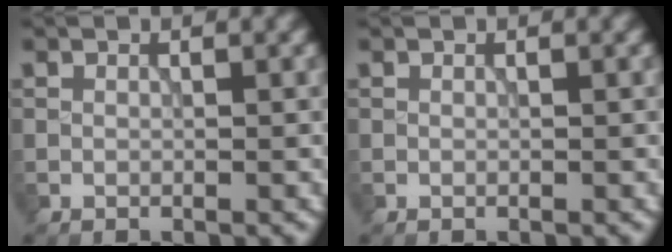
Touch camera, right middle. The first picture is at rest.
{"total": 0.0}